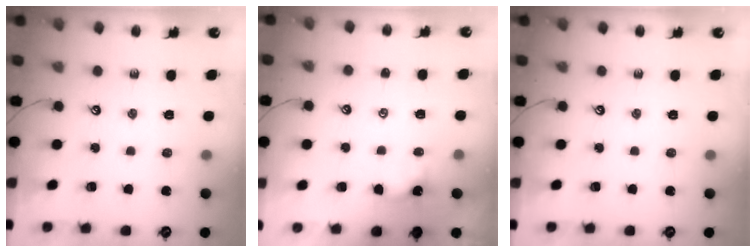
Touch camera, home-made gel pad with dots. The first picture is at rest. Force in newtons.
{"total": 0.8, "press": 0.8, "slide": 0.1}
{"total": 0.0}